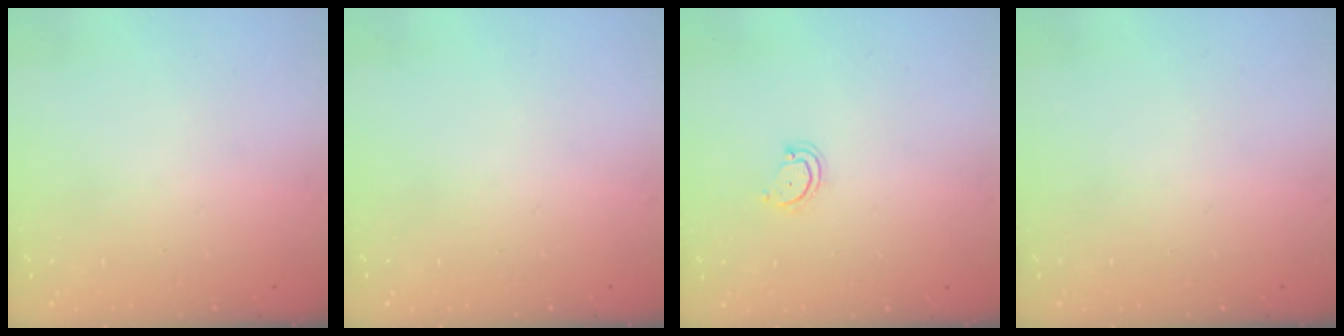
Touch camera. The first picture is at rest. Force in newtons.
{"total": 0.0}
{"total": 3.1, "press": 3.1, "slide": 0.2}
{"total": 0.0}